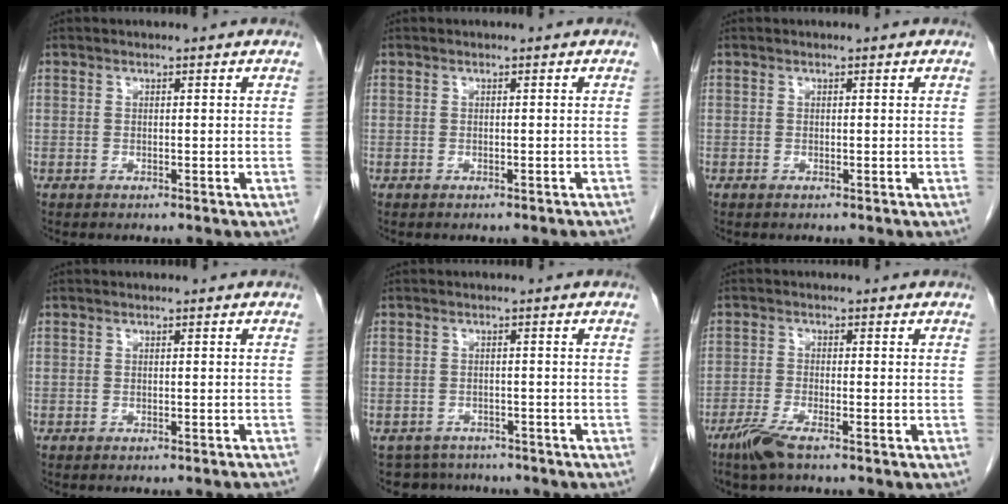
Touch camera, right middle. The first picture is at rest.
{"total": 1.9, "force": [-1.7, 0.2, 0.7], "torque": [-0.013, -0.002, -0.020]}
{"total": 0.0}
{"total": 3.0, "force": [-2.8, -0.2, 1.0], "torque": [-0.016, -0.007, -0.030]}
{"total": 5.1, "force": [-4.6, 2.3, -0.3], "torque": [0.005, 0.009, -0.061]}
{"total": 3.9, "force": [-2.9, 0.4, 2.7], "torque": [-0.062, -0.009, -0.060]}